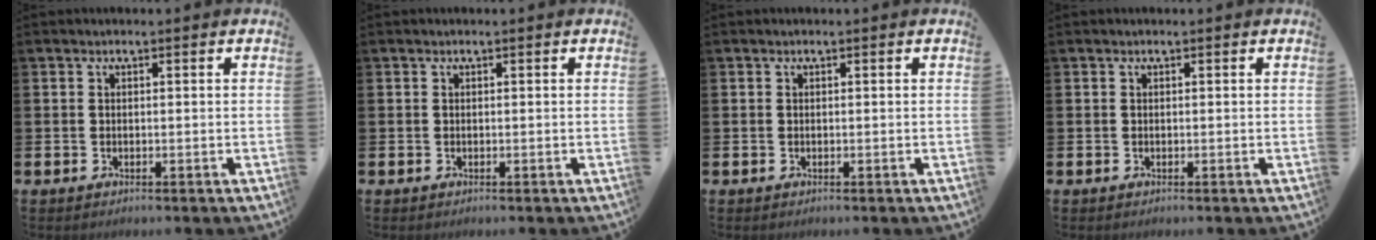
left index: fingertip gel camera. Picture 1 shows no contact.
{"total": 0.0}
{"total": 0.0}
{"total": 0.0}